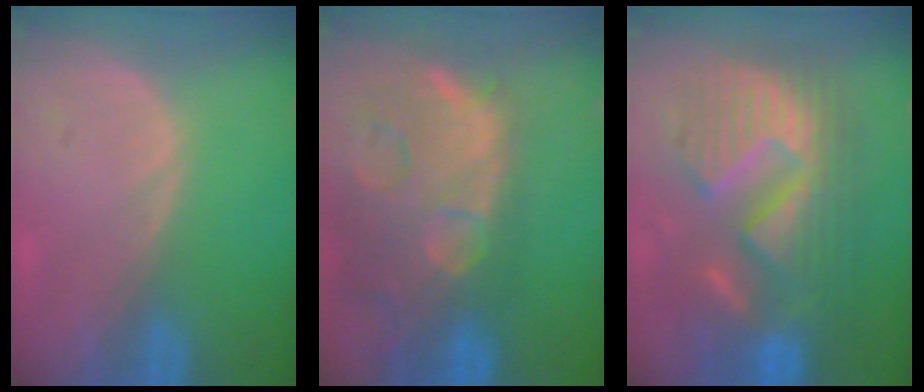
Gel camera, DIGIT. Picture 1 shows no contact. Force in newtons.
{"total": 15.0, "press": 11.9, "slide": 9.0}
{"total": 12.9, "press": 12.8, "slide": 1.3}